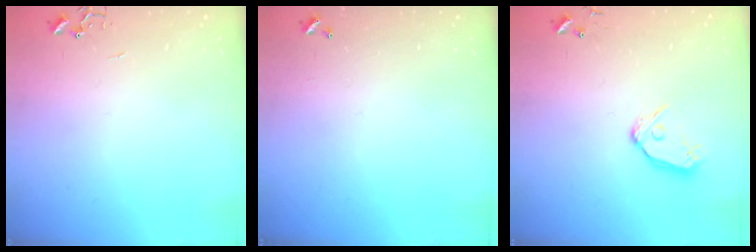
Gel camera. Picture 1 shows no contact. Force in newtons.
{"total": 0.0}
{"total": 9.6, "press": 9.6, "slide": 1.0}